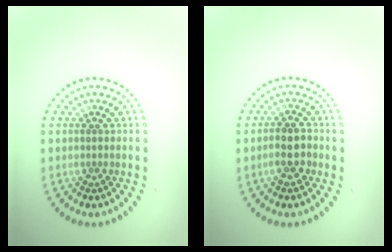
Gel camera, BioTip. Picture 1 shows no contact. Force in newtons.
{"total": 2.3, "press": 2.2, "slide": 0.8}